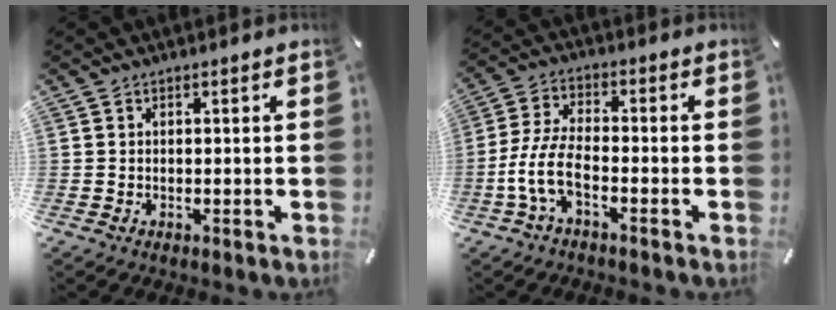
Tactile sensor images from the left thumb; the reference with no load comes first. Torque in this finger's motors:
{"motor_torque": [-0.25, 0.89, 0.87, 0.24, 0.15]}